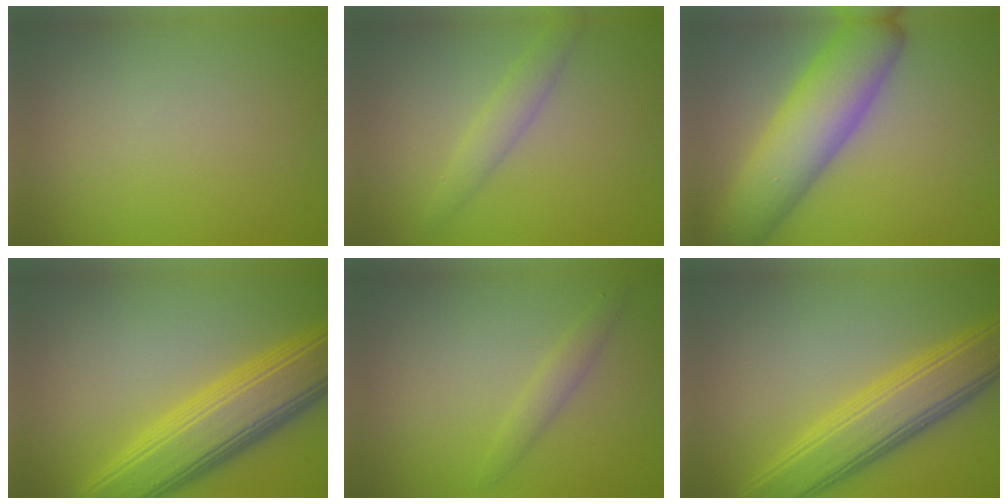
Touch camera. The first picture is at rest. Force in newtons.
{"total": 1.6, "press": 1.6, "slide": 0.1}
{"total": 8.3, "press": 8.3, "slide": 0.0}
{"total": 8.7, "press": 8.7, "slide": 0.2}
{"total": 1.6, "press": 1.6, "slide": 0.1}
{"total": 7.0, "press": 7.0, "slide": 0.1}